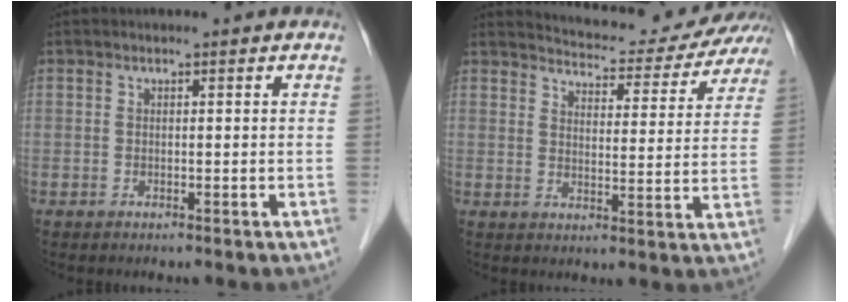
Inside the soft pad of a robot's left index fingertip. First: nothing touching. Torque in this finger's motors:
{"motor_torque": [-0.58, -1.13, 0.18, 0.04]}